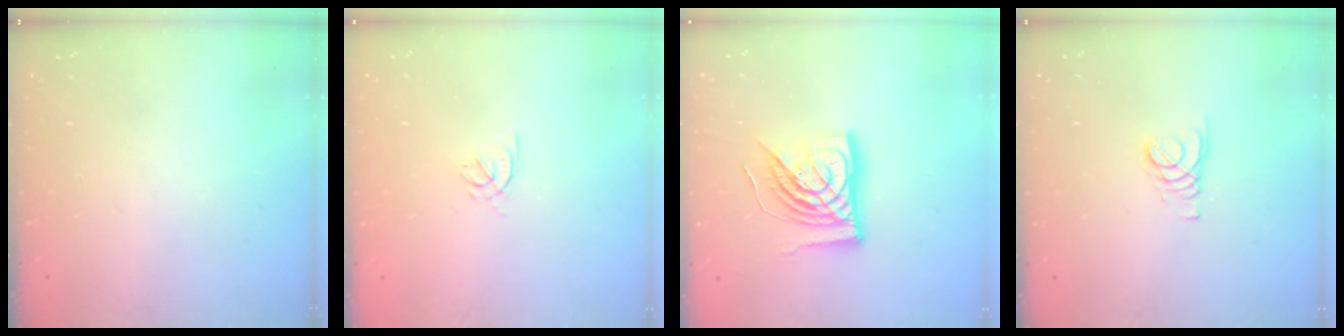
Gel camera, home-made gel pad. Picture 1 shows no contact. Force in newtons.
{"total": 2.1, "press": 2.0, "slide": 0.6}
{"total": 15.9, "press": 15.8, "slide": 1.9}
{"total": 1.8, "press": 1.8, "slide": 0.2}